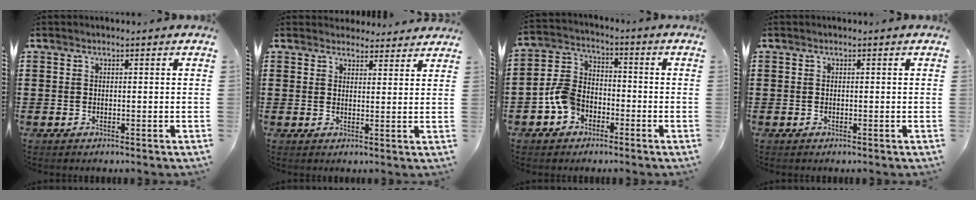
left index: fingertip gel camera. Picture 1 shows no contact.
{"total": 3.1, "force": [3.0, 0.8, 0.1], "torque": [-0.004, -0.010, 0.055]}
{"total": 6.6, "force": [-3.4, 4.7, 3.2], "torque": [-0.094, 0.010, -0.073]}
{"total": 0.0}